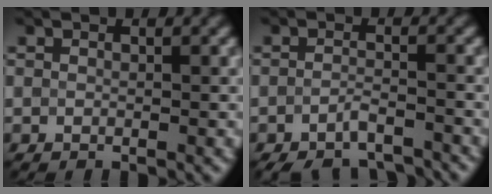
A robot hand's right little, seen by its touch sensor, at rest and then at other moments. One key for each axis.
{"total": 3.8, "fx": -3.0, "fy": 1.2, "fz": 1.9, "tx": -0.034, "ty": -0.008, "tz": -0.050}